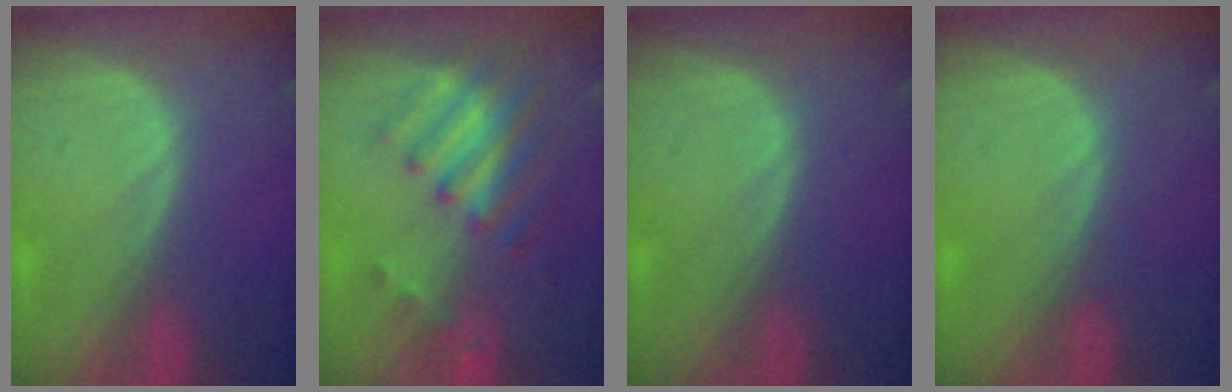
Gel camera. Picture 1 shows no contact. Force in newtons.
{"total": 8.1, "press": 7.0, "slide": 3.9}
{"total": 0.0}
{"total": 0.6, "press": 0.6, "slide": 0.2}